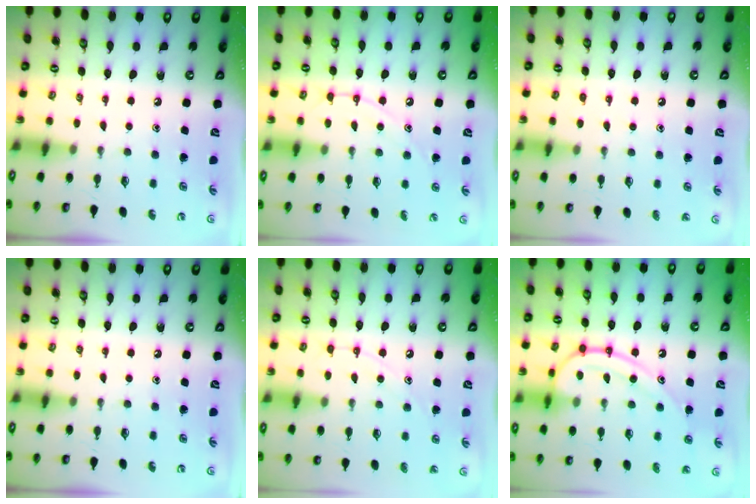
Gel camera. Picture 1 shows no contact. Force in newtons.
{"total": 8.8, "press": 8.8, "slide": 0.9}
{"total": 7.2, "press": 7.2, "slide": 0.8}
{"total": 0.0}
{"total": 9.3, "press": 9.3, "slide": 0.7}
{"total": 14.8, "press": 14.8, "slide": 1.5}